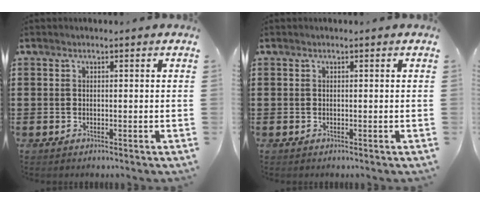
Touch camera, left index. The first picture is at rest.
{"total": 0.0}